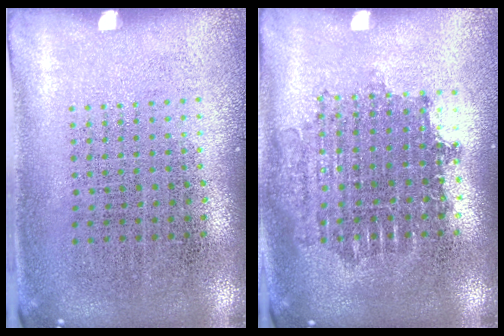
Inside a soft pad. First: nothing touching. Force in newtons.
{"total": 1.7, "press": 1.4, "slide": 1.0}